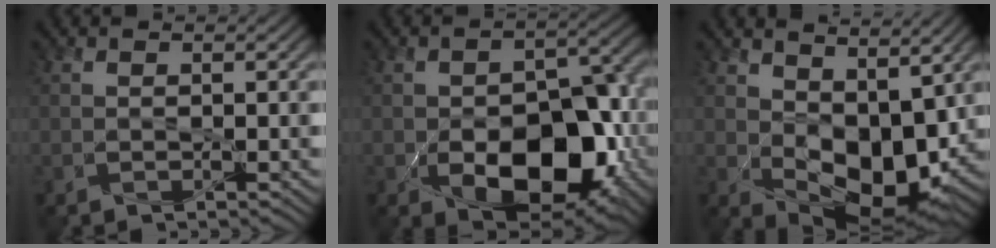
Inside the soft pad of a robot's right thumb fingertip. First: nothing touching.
{"total": 13.4, "force": [-4.1, 8.3, 9.7], "torque": [-0.135, -0.020, -0.058]}
{"total": 9.7, "force": [2.4, 5.9, 7.3], "torque": [-0.133, -0.018, 0.050]}